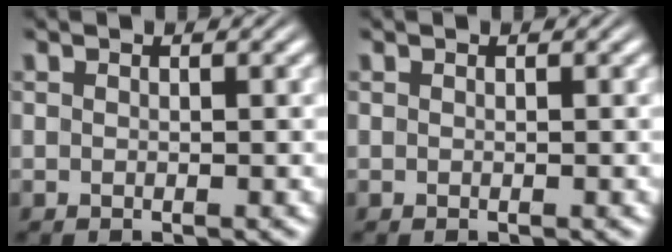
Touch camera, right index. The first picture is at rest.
{"total": 0.0}